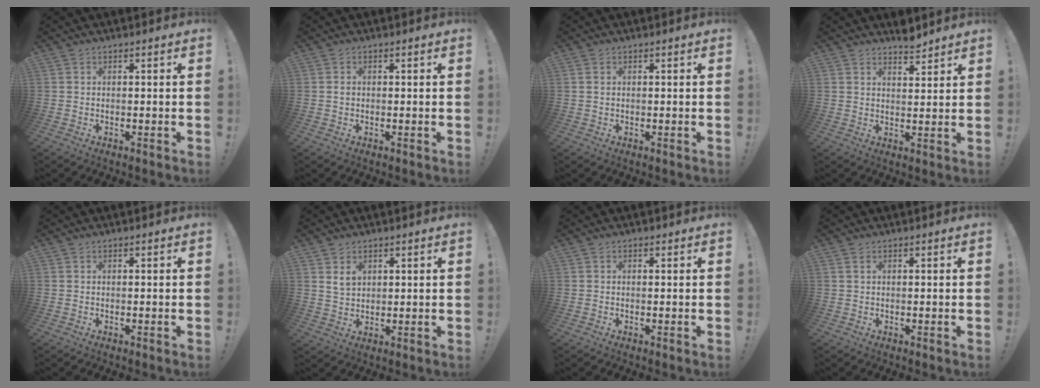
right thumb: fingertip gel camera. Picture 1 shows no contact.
{"total": 0.6, "force": [-0.1, 0.5, 0.2], "torque": [-0.012, 0.006, 0.000]}
{"total": 0.8, "force": [0.3, 0.6, 0.4], "torque": [-0.009, 0.003, 0.006]}
{"total": 4.1, "force": [3.9, 0.8, 1.1], "torque": [0.001, -0.033, 0.066]}
{"total": 0.0}
{"total": 4.5, "force": [2.2, 3.2, 2.2], "torque": [-0.029, -0.005, 0.040]}
{"total": 0.0}
{"total": 0.8, "force": [0.4, 0.4, 0.6], "torque": [-0.017, 0.003, 0.008]}